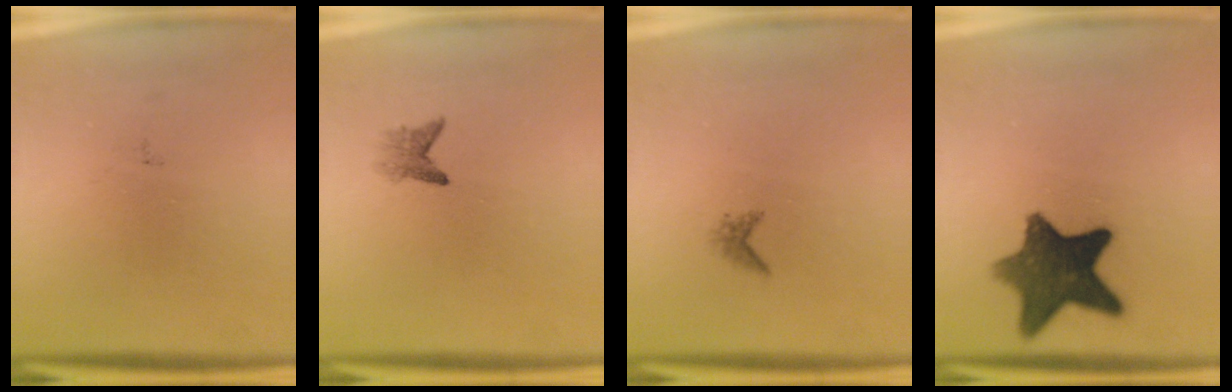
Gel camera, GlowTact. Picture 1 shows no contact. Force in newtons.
{"total": 1.8}
{"total": 0.9}
{"total": 11.8}